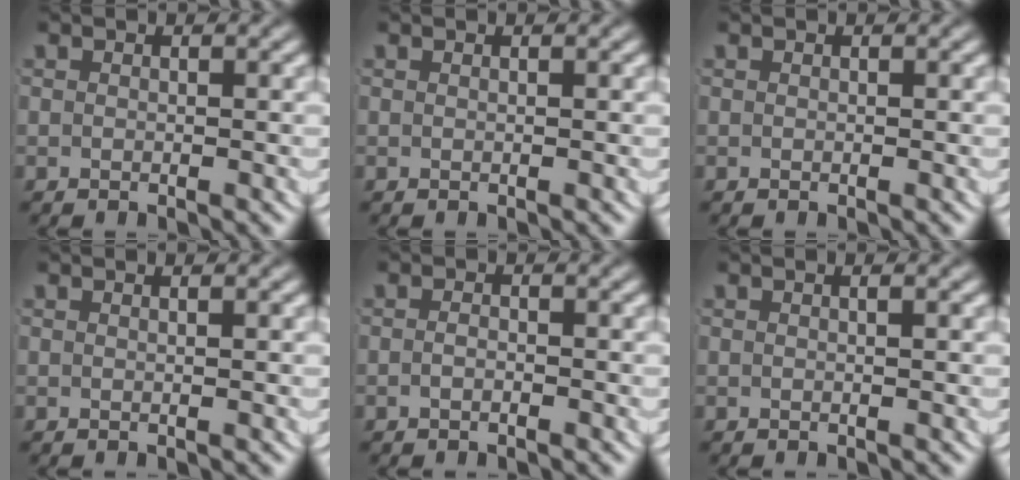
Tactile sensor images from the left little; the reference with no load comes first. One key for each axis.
{"total": 0.0}
{"total": 0.0}
{"total": 0.6, "fx": 0.2, "fy": -0.4, "fz": 0.4, "tx": -0.005, "ty": 0.000, "tz": 0.003}
{"total": 1.0, "fx": -0.8, "fy": 0.5, "fz": 0.5, "tx": -0.018, "ty": -0.006, "tz": -0.014}
{"total": 0.6, "fx": 0.1, "fy": -0.2, "fz": 0.6, "tx": -0.007, "ty": 0.005, "tz": 0.001}